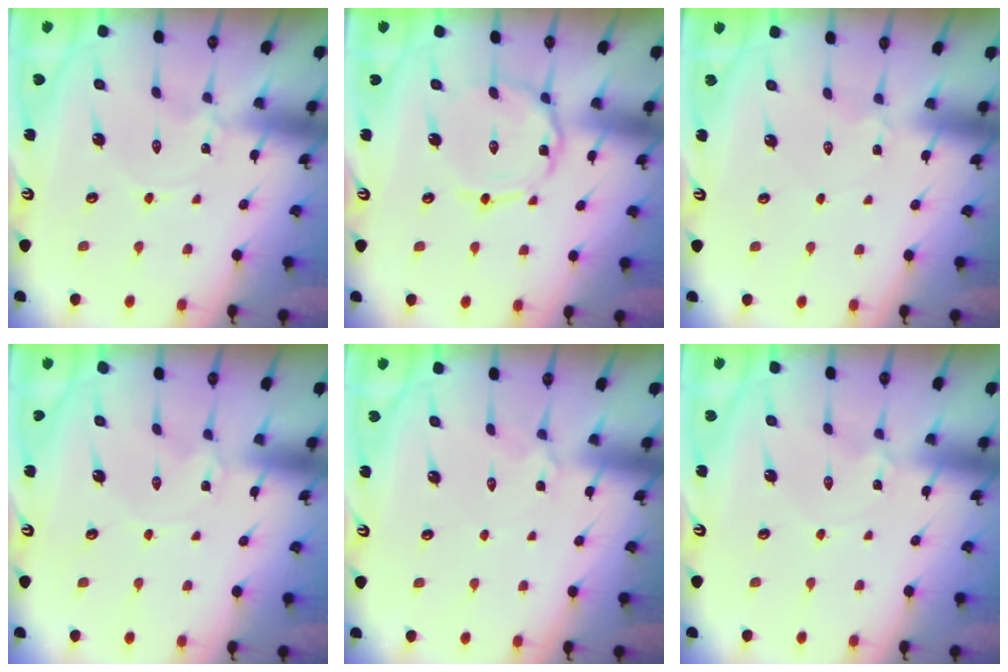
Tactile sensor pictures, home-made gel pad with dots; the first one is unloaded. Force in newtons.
{"total": 5.9, "press": 5.9, "slide": 0.3}
{"total": 2.3, "press": 2.3, "slide": 0.2}
{"total": 1.8, "press": 1.8, "slide": 0.2}
{"total": 4.6, "press": 4.6, "slide": 0.6}
{"total": 0.0}